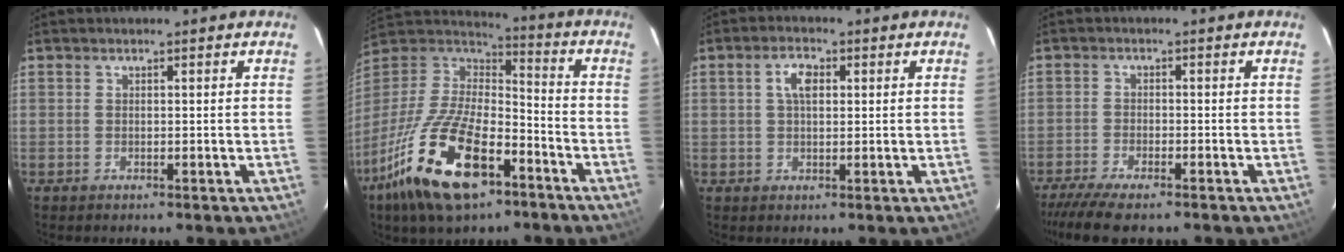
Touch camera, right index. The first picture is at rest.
{"total": 23.1, "force": [-12.4, 10.2, 16.6], "torque": [-0.345, -0.035, -0.222]}
{"total": 4.0, "force": [1.1, 2.1, 3.2], "torque": [-0.059, 0.011, 0.022]}
{"total": 7.6, "force": [-6.3, 1.4, 4.1], "torque": [-0.109, -0.027, -0.115]}